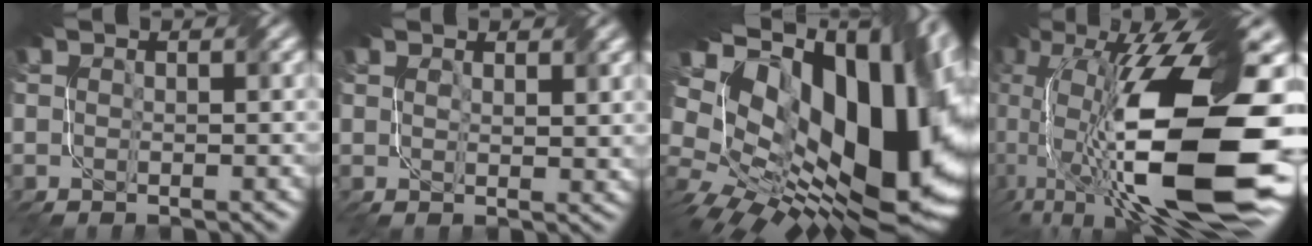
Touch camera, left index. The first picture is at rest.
{"total": 1.9, "force": [1.5, 0.6, 1.1], "torque": [-0.026, 0.001, 0.031]}
{"total": 20.5, "force": [3.6, 12.2, 16.1], "torque": [-0.285, -0.014, 0.087]}
{"total": 17.5, "force": [-0.7, 6.8, 16.1], "torque": [-0.319, 0.017, -0.015]}